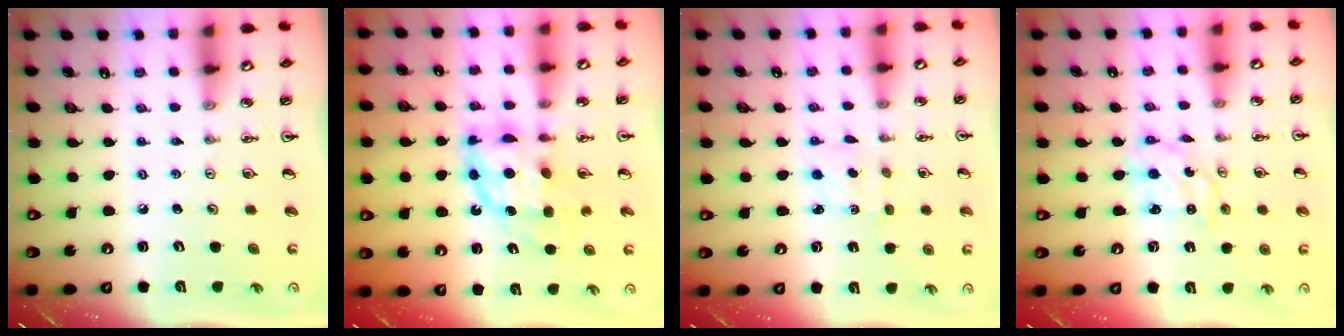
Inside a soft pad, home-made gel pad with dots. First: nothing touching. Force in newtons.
{"total": 11.3, "press": 11.3, "slide": 1.4}
{"total": 2.0, "press": 1.9, "slide": 0.7}
{"total": 3.6, "press": 3.6, "slide": 0.3}